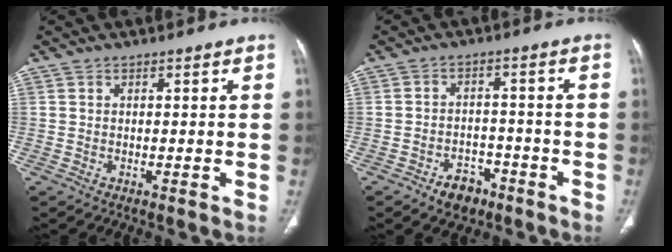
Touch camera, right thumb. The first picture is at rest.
{"total": 5.9, "force": [-3.8, 3.9, 2.2], "torque": [-0.011, 0.031, -0.053]}